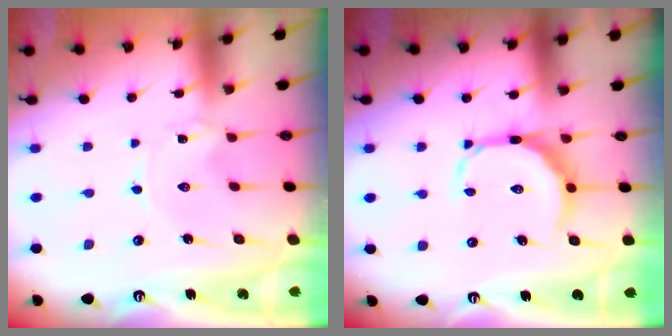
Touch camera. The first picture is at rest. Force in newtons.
{"total": 10.4, "press": 10.4, "slide": 0.7}